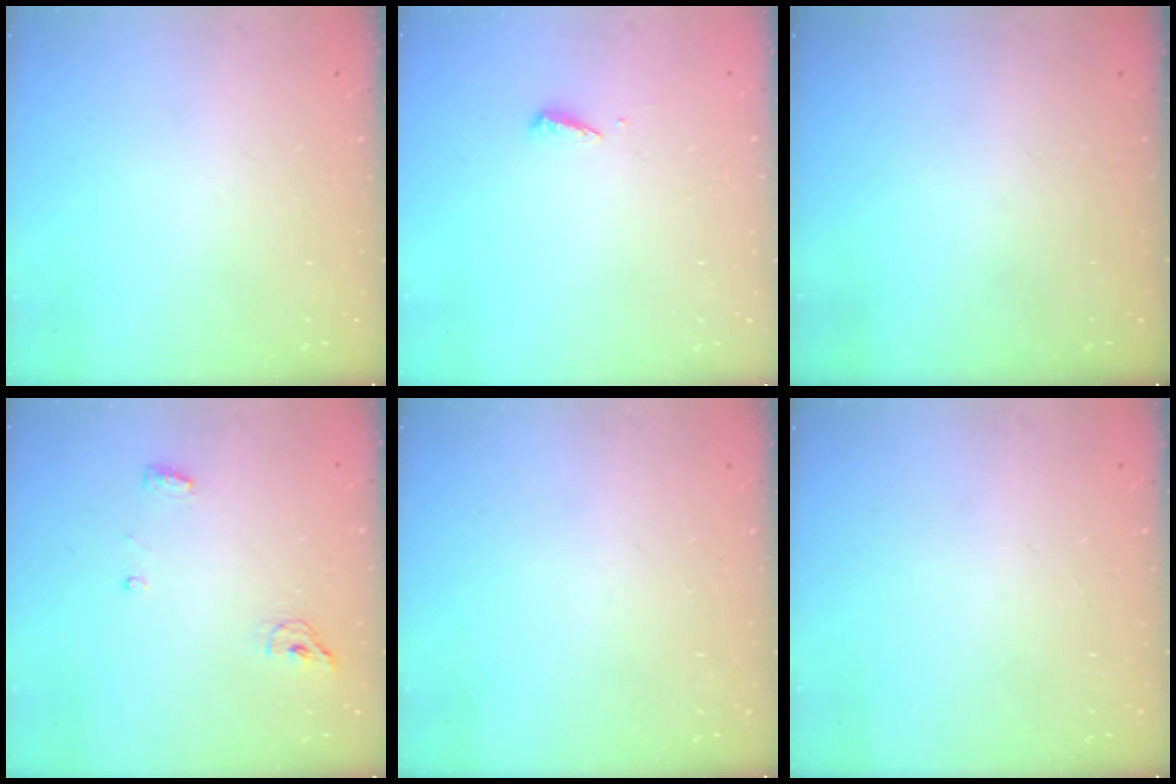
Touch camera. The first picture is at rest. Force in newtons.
{"total": 2.5, "press": 2.5, "slide": 0.1}
{"total": 0.0}
{"total": 5.4, "press": 5.3, "slide": 1.1}
{"total": 0.0}
{"total": 0.0}